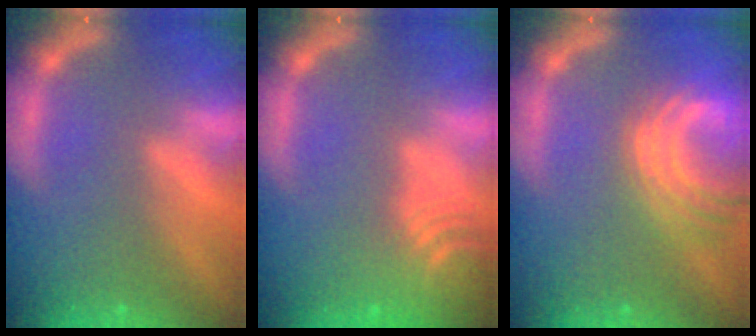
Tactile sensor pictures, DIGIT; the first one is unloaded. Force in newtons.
{"total": 9.6}
{"total": 7.6}